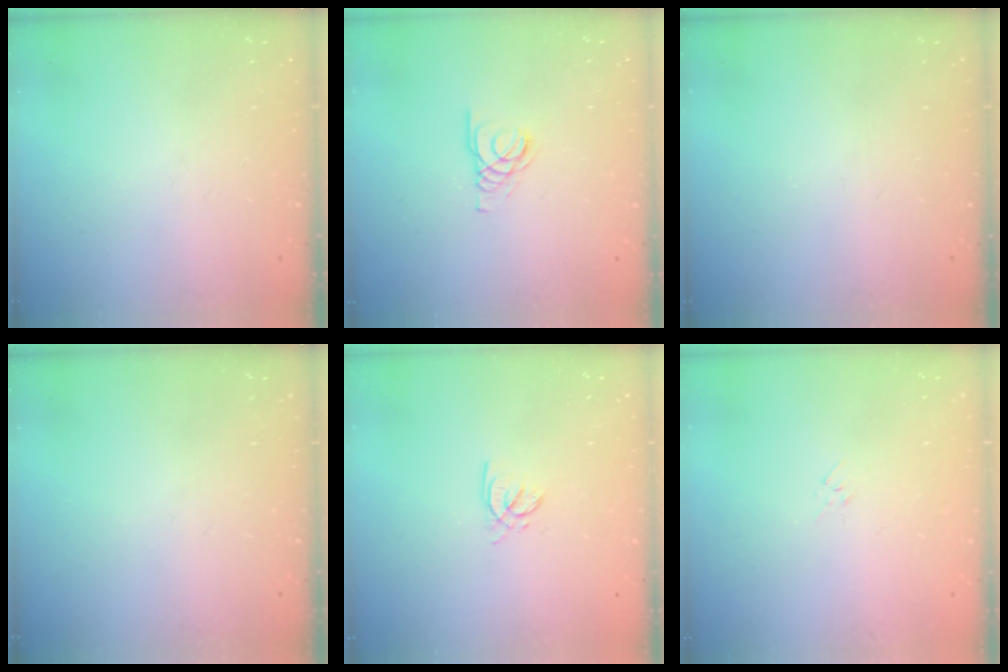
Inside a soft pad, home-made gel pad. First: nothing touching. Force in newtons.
{"total": 2.1, "press": 2.1, "slide": 0.2}
{"total": 0.0}
{"total": 0.0}
{"total": 2.2, "press": 2.2, "slide": 0.2}
{"total": 2.9, "press": 2.9, "slide": 0.6}